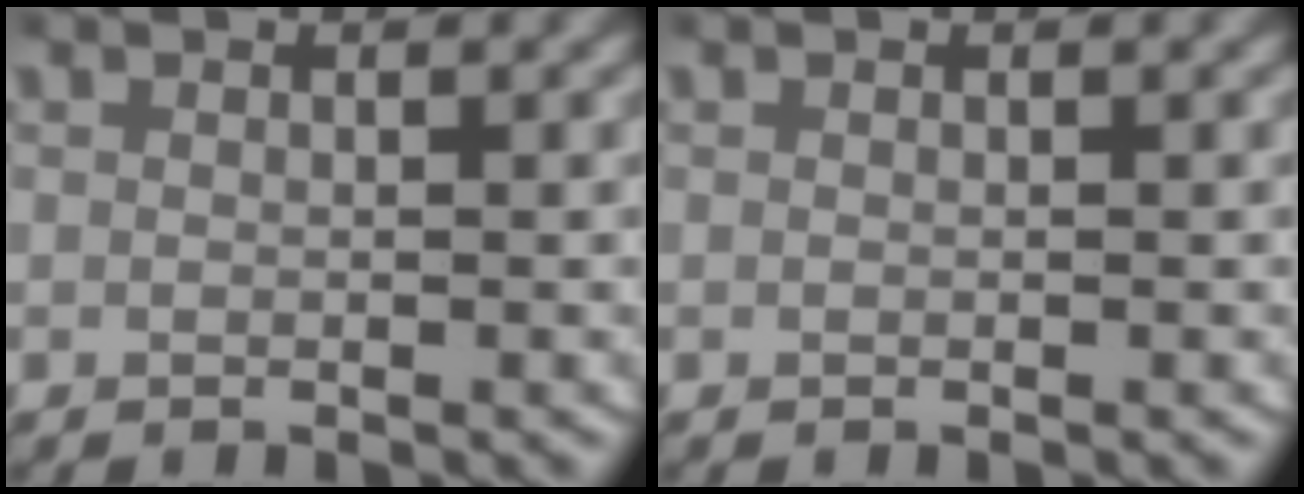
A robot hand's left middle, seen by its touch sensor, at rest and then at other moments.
{"total": 0.0}